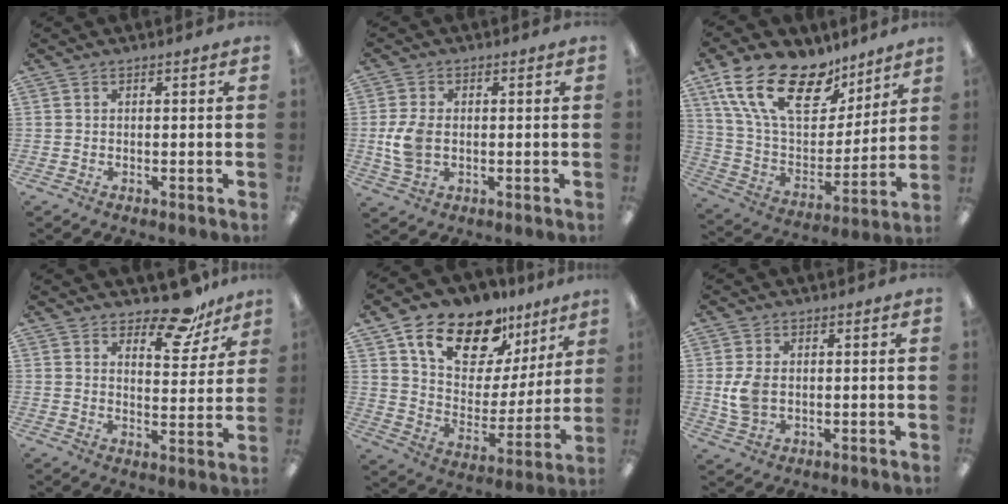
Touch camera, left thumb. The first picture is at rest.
{"total": 7.6, "force": [-0.2, 5.2, 5.6], "torque": [-0.121, -0.002, -0.006]}
{"total": 22.3, "force": [13.9, 11.2, 13.4], "torque": [-0.260, -0.070, 0.251]}
{"total": 12.1, "force": [9.7, 4.7, 5.5], "torque": [-0.067, -0.065, 0.172]}
{"total": 17.0, "force": [12.7, 8.6, 7.4], "torque": [-0.143, -0.080, 0.229]}
{"total": 6.6, "force": [0.3, 4.7, 4.6], "torque": [-0.097, 0.001, 0.005]}